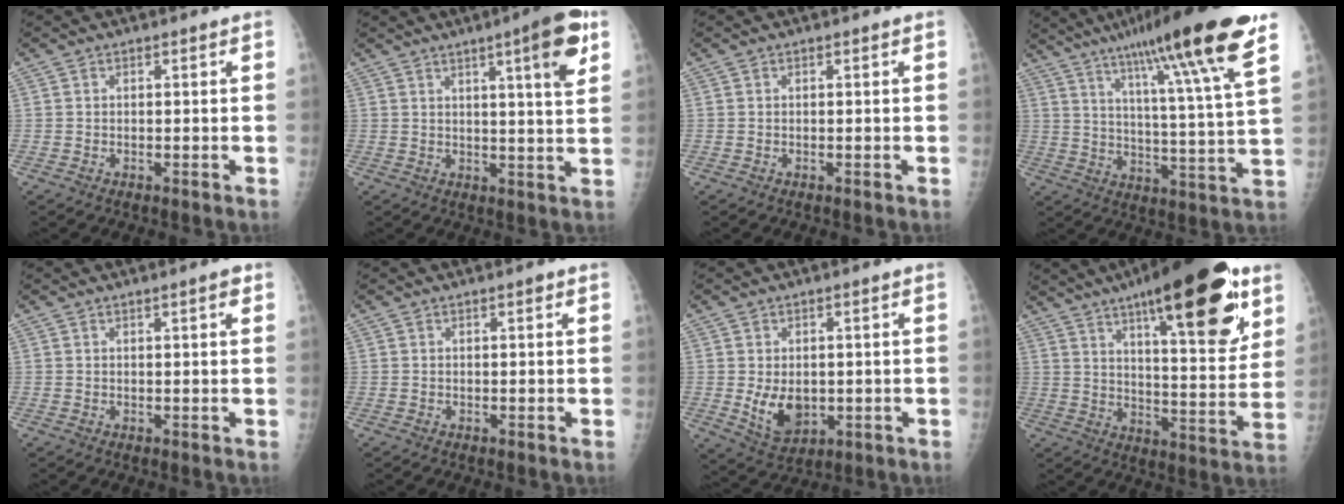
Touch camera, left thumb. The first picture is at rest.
{"total": 10.1, "force": [5.0, 1.2, 8.8], "torque": [-0.114, -0.021, 0.064]}
{"total": 0.0}
{"total": 23.5, "force": [14.9, 1.0, 18.1], "torque": [-0.264, -0.047, 0.221]}
{"total": 1.7, "force": [1.0, 0.2, 1.4], "torque": [-0.020, -0.002, 0.013]}
{"total": 0.7, "force": [0.4, 0.2, 0.5], "torque": [-0.006, 0.000, 0.005]}
{"total": 7.2, "force": [-0.4, 5.0, 5.1], "torque": [-0.067, -0.015, 0.012]}
{"total": 26.3, "force": [14.7, 7.7, 20.4], "torque": [-0.276, -0.048, 0.220]}